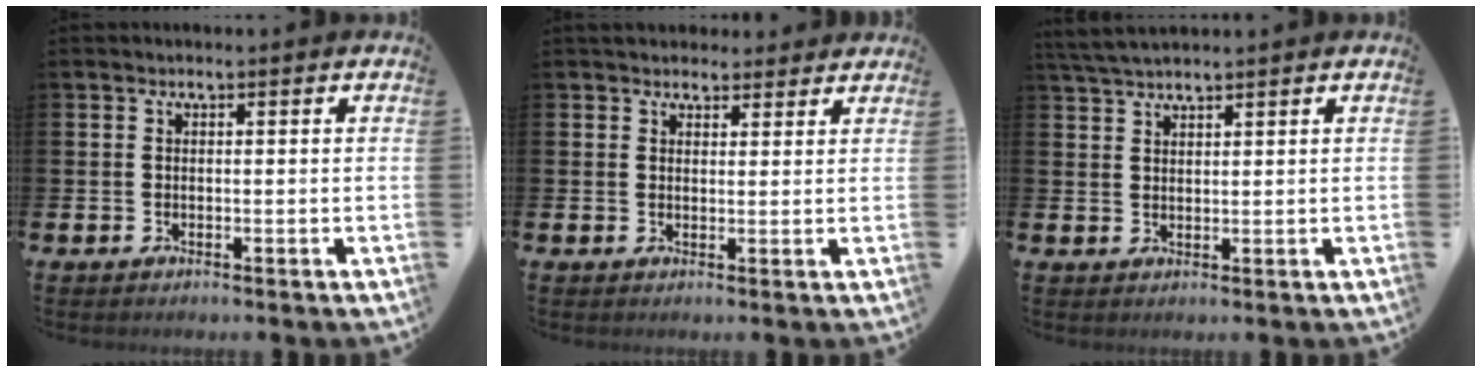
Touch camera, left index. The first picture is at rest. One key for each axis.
{"total": 3.0, "fx": 2.8, "fy": 1.1, "fz": -0.1, "tx": 0.015, "ty": -0.014, "tz": 0.049}
{"total": 3.1, "fx": 2.9, "fy": 0.5, "fz": 1.0, "tx": -0.030, "ty": -0.003, "tz": 0.057}